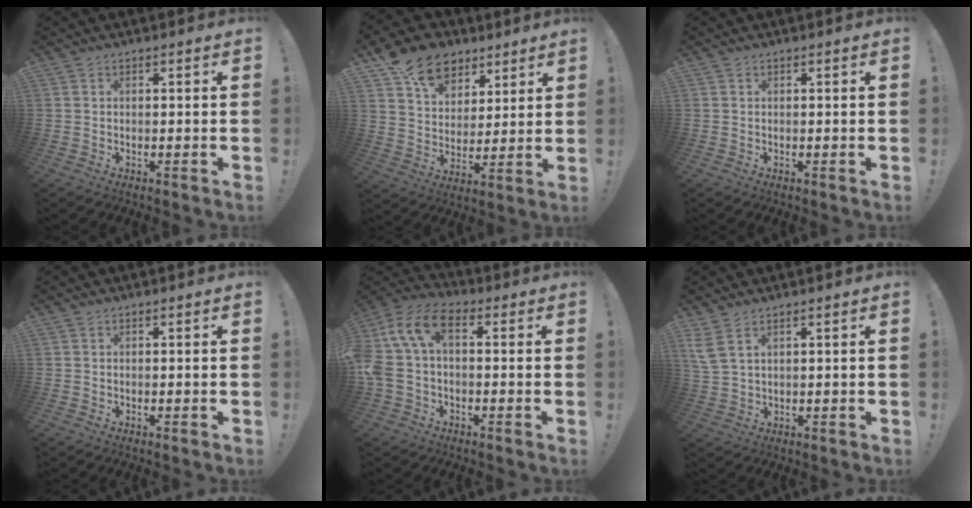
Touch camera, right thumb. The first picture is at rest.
{"total": 14.9, "force": [9.1, 10.3, 5.9], "torque": [-0.092, -0.050, 0.175]}
{"total": 0.0}
{"total": 0.0}
{"total": 12.2, "force": [2.0, 7.3, 9.6], "torque": [-0.204, 0.010, 0.040]}
{"total": 4.6, "force": [2.8, 1.4, 3.4], "torque": [-0.077, -0.011, 0.053]}